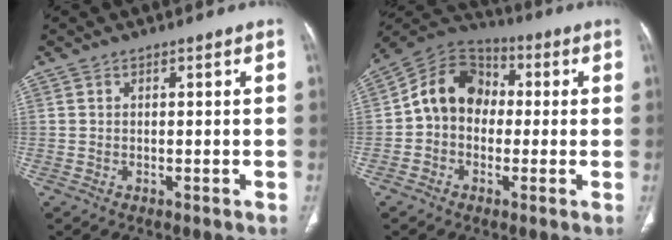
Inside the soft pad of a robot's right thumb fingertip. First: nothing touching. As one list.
[{"total": 11.7, "force": [0.1, 9.5, 6.9], "torque": [-0.093, 0.039, -0.017]}]